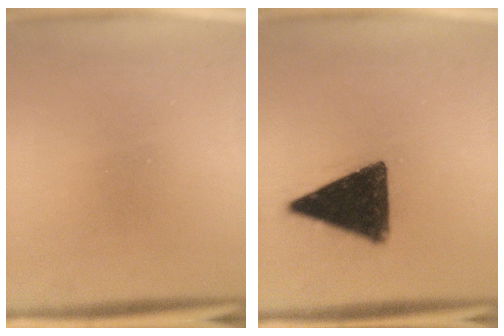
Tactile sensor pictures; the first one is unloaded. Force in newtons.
{"total": 12.9}